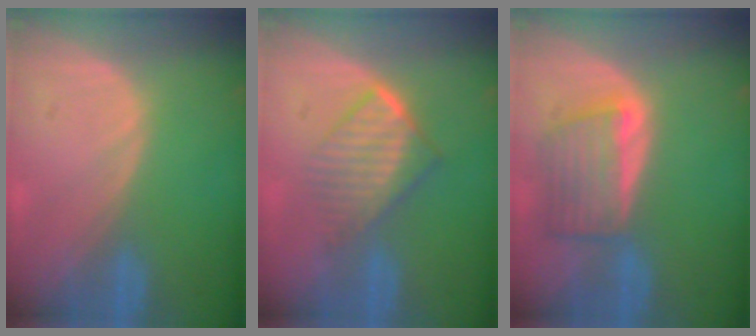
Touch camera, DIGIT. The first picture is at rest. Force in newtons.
{"total": 6.7, "press": 5.9, "slide": 3.2}
{"total": 6.0, "press": 6.0, "slide": 0.7}